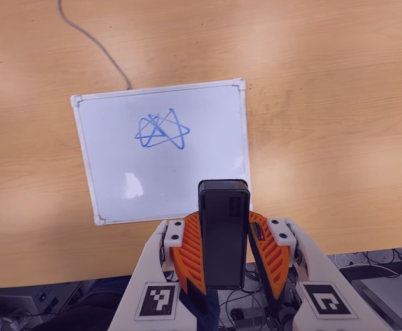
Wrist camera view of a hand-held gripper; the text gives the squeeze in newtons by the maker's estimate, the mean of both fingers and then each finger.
{"total": 5.5, "left": 4.8, "right": 6.3}